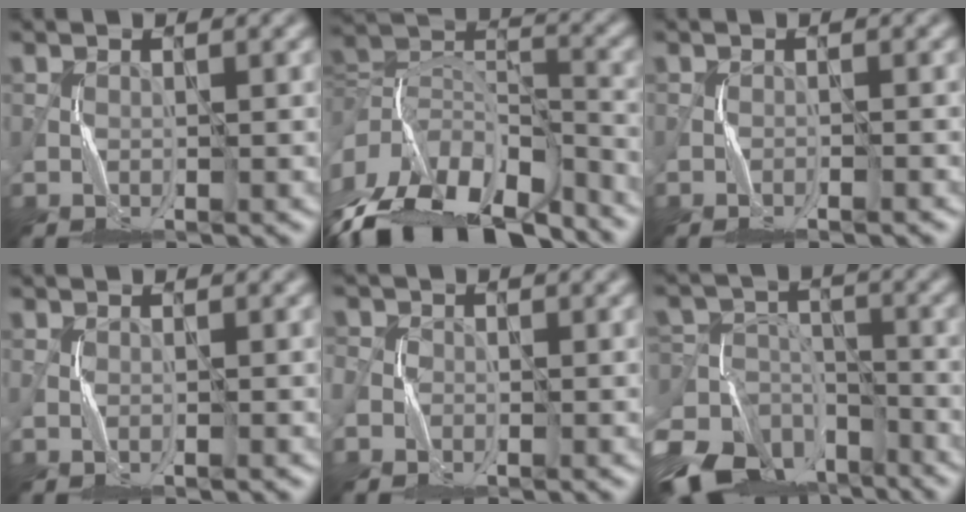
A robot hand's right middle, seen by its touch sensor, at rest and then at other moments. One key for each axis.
{"total": 15.7, "fx": -9.2, "fy": 8.3, "fz": 9.6, "tx": -0.220, "ty": -0.021, "tz": -0.142}
{"total": 0.9, "fx": -0.8, "fy": -0.1, "fz": 0.4, "tx": -0.006, "ty": 0.005, "tz": -0.016}
{"total": 0.5, "fx": -0.2, "fy": 0.2, "fz": 0.4, "tx": -0.010, "ty": -0.002, "tz": -0.005}
{"total": 1.3, "fx": -0.6, "fy": 1.2, "fz": 0.0, "tx": 0.012, "ty": -0.001, "tz": -0.012}
{"total": 14.1, "fx": -9.9, "fy": 8.2, "fz": 5.9, "tx": -0.128, "ty": -0.021, "tz": -0.158}